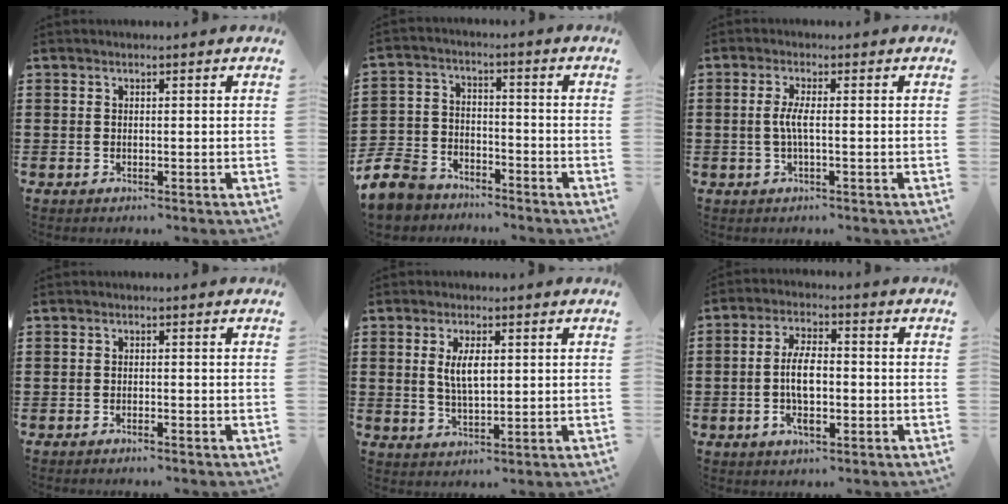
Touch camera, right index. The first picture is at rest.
{"total": 7.9, "force": [-7.2, 2.7, 1.7], "torque": [-0.057, 0.016, -0.146]}
{"total": 3.0, "force": [-0.3, 0.2, 2.9], "torque": [-0.070, -0.009, -0.012]}
{"total": 0.7, "force": [-0.6, -0.1, 0.3], "torque": [-0.007, -0.003, -0.011]}
{"total": 4.6, "force": [0.9, 1.7, 4.1], "torque": [-0.085, 0.006, 0.014]}
{"total": 7.5, "force": [-1.1, 3.3, 6.6], "torque": [-0.129, 0.000, -0.027]}